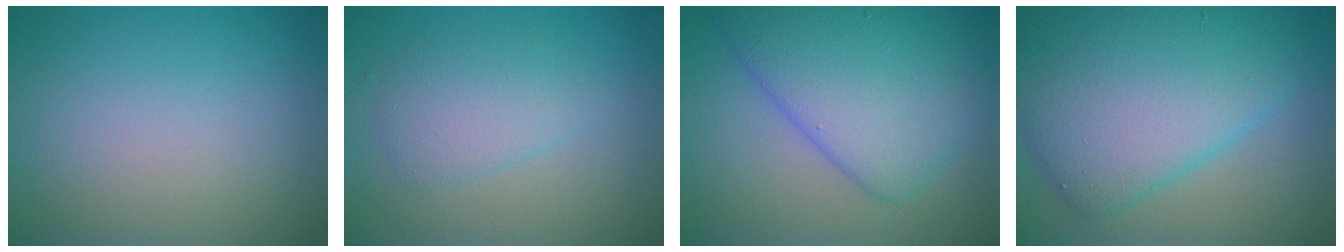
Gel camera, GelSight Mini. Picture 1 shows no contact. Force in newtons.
{"total": 2.6, "press": 2.6, "slide": 0.1}
{"total": 7.5, "press": 7.5, "slide": 0.3}
{"total": 10.4, "press": 10.3, "slide": 0.2}